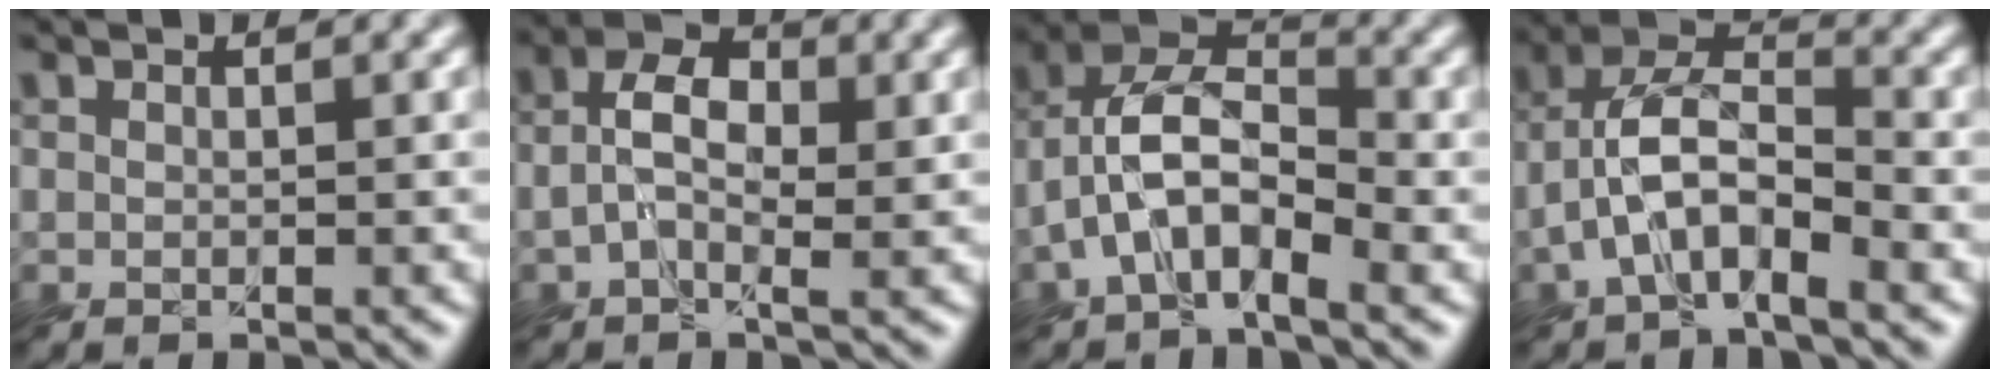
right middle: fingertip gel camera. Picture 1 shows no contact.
{"total": 4.7, "force": [-0.2, 2.9, 3.8], "torque": [-0.072, 0.009, -0.016]}
{"total": 7.0, "force": [-2.6, 3.6, 5.4], "torque": [-0.106, 0.019, -0.062]}
{"total": 6.1, "force": [-2.6, 2.7, 4.8], "torque": [-0.098, 0.012, -0.059]}